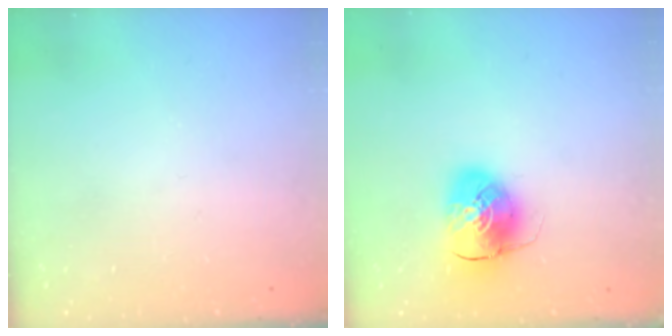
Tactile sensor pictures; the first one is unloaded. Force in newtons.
{"total": 9.6, "press": 9.4, "slide": 1.7}